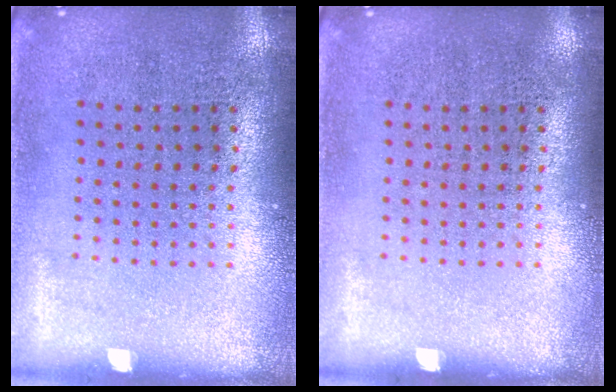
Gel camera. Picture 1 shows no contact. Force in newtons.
{"total": 0.0}